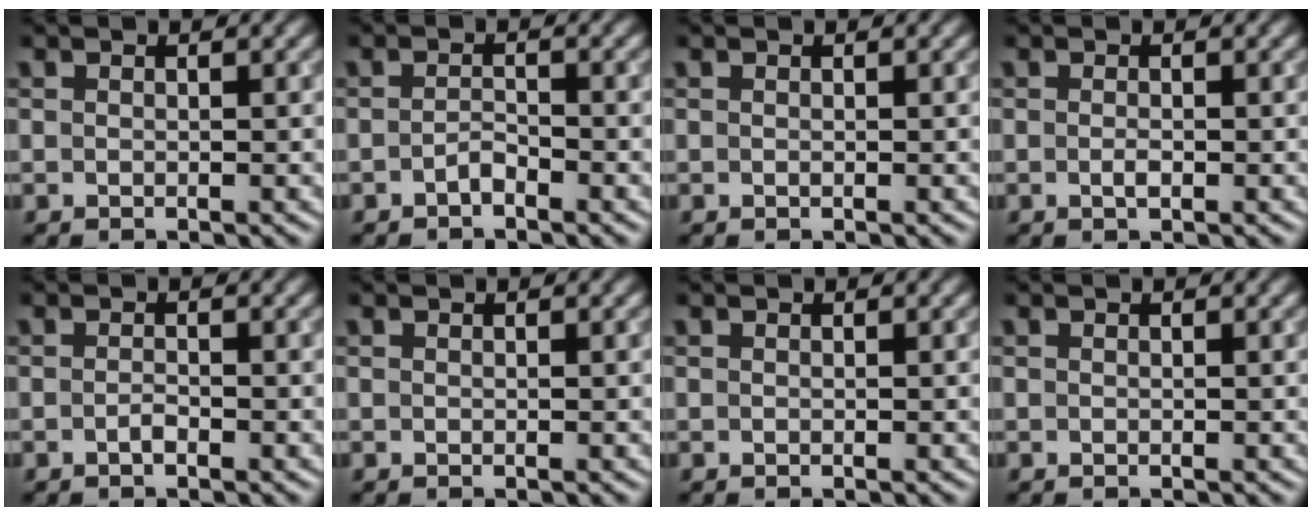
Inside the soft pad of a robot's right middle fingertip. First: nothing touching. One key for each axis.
{"total": 1.0, "fx": -0.8, "fy": 0.3, "fz": 0.6, "tx": -0.014, "ty": 0.004, "tz": -0.016}
{"total": 0.0}
{"total": 0.8, "fx": -0.2, "fy": 0.2, "fz": 0.7, "tx": -0.016, "ty": -0.002, "tz": -0.004}
{"total": 0.8, "fx": -0.5, "fy": 0.2, "fz": 0.6, "tx": -0.013, "ty": 0.001, "tz": -0.009}
{"total": 0.0}
{"total": 0.0}
{"total": 0.0}